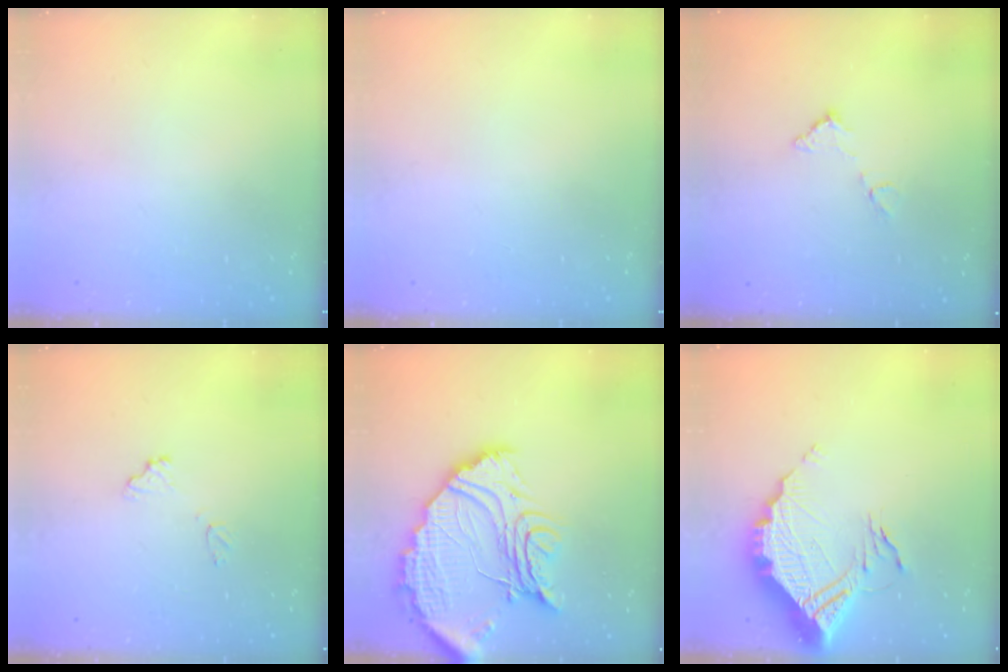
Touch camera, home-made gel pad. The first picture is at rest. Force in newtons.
{"total": 0.0}
{"total": 7.3, "press": 7.3, "slide": 0.4}
{"total": 8.4, "press": 8.4, "slide": 0.5}
{"total": 22.2, "press": 22.0, "slide": 2.2}
{"total": 13.4, "press": 13.4, "slide": 1.1}